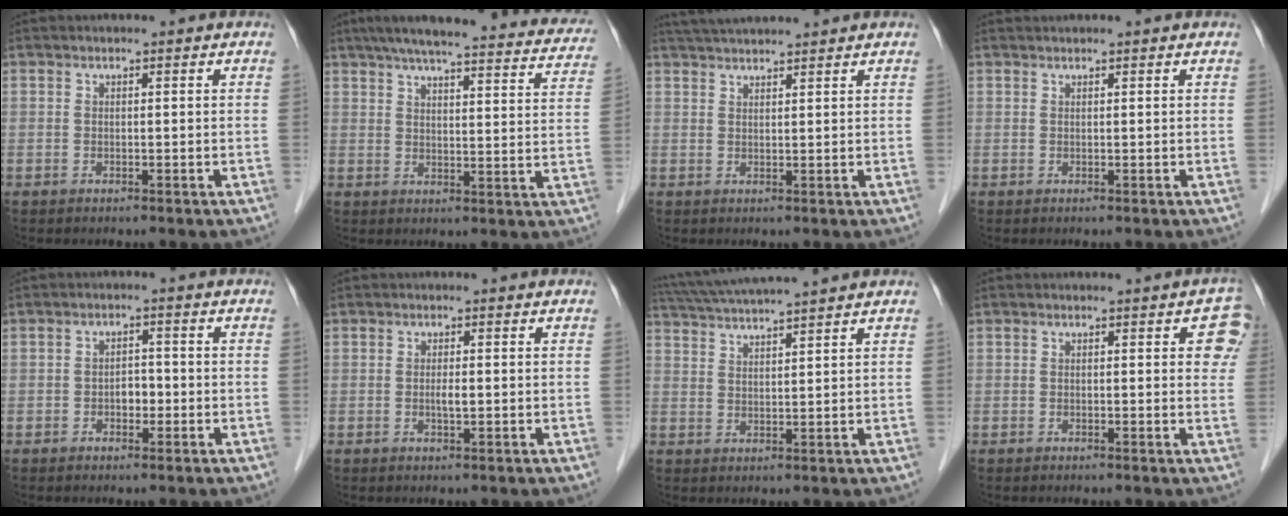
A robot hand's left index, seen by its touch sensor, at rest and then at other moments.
{"total": 28.4, "force": [24.7, 4.4, 13.3], "torque": [-0.195, -0.008, 0.292]}
{"total": 6.2, "force": [5.8, -0.1, 2.4], "torque": [-0.042, 0.035, 0.098]}
{"total": 1.7, "force": [1.5, 0.0, 0.6], "torque": [-0.002, 0.023, 0.028]}
{"total": 2.4, "force": [-1.0, 1.5, 1.6], "torque": [-0.020, 0.006, -0.015]}
{"total": 1.4, "force": [-0.3, 0.3, 1.4], "torque": [-0.026, -0.003, -0.005]}
{"total": 10.3, "force": [9.3, -0.7, 4.4], "torque": [-0.084, 0.031, 0.149]}
{"total": 3.9, "force": [1.7, 1.8, 3.0], "torque": [-0.011, -0.001, 0.011]}